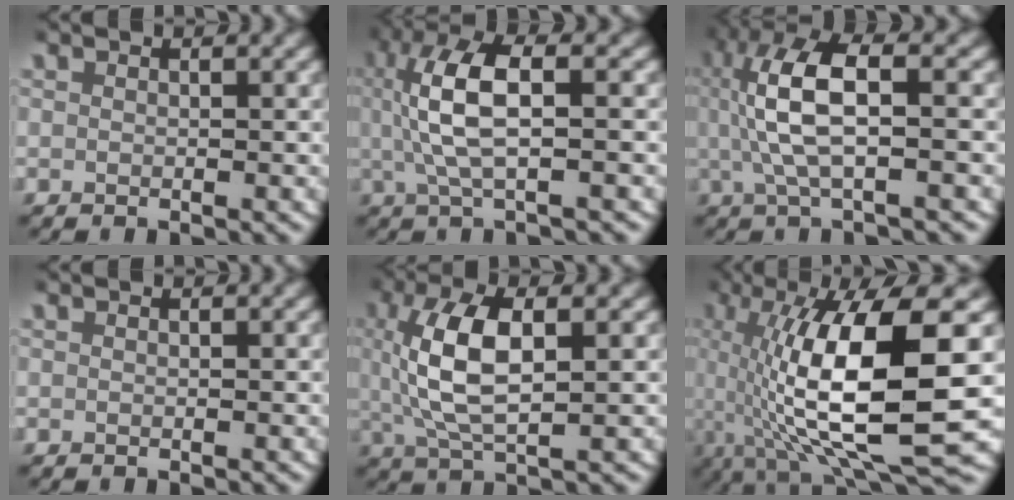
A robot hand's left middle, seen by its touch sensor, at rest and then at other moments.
{"total": 6.5, "force": [0.5, 2.2, 6.1], "torque": [-0.126, 0.013, 0.005]}
{"total": 7.3, "force": [0.6, 2.5, 6.8], "torque": [-0.140, 0.009, 0.007]}
{"total": 0.0}
{"total": 7.0, "force": [1.0, 2.8, 6.4], "torque": [-0.133, 0.005, 0.021]}
{"total": 14.9, "force": [-0.7, 4.8, 14.1], "torque": [-0.238, -0.007, 0.000]}